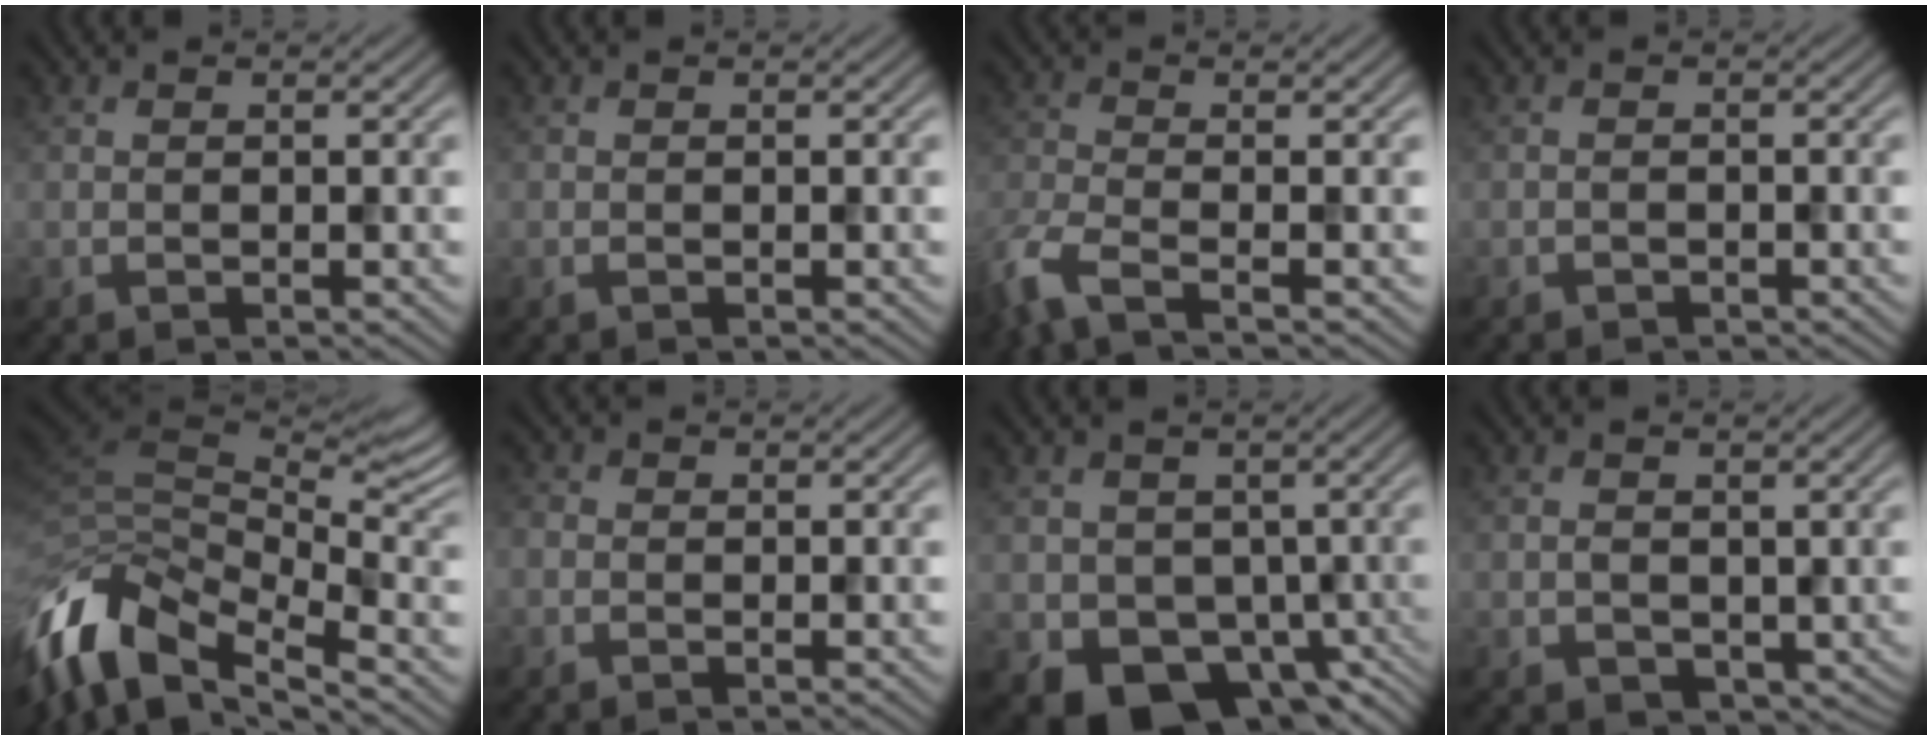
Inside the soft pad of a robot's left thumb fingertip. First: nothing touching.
{"total": 0.0}
{"total": 5.2, "force": [-2.8, 1.5, 4.1], "torque": [-0.074, -0.013, -0.066]}
{"total": 0.6, "force": [-0.5, 0.0, -0.3], "torque": [0.010, -0.002, -0.007]}
{"total": 12.5, "force": [-2.4, 7.1, 10.0], "torque": [-0.242, -0.020, -0.031]}
{"total": 0.7, "force": [-0.4, 0.6, 0.3], "torque": [-0.009, -0.004, -0.010]}
{"total": 7.6, "force": [-2.2, 6.2, 3.9], "torque": [-0.066, -0.036, -0.029]}
{"total": 2.0, "force": [-0.2, 1.7, 1.0], "torque": [-0.018, -0.013, 0.008]}